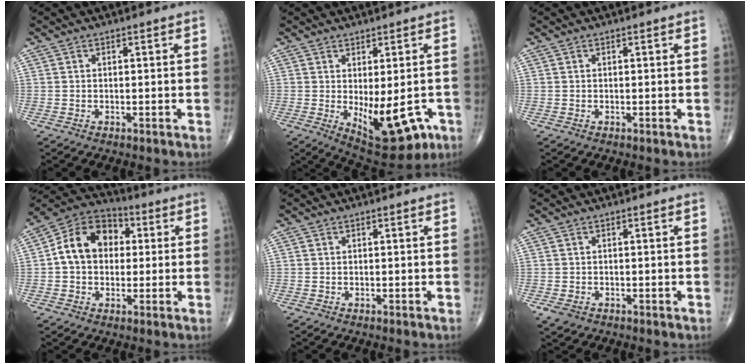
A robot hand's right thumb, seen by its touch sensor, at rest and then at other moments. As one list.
[{"total": 12.7, "force": [-3.2, 5.8, 10.9], "torque": [-0.133, -0.011, -0.027]}, {"total": 0.0}, {"total": 13.2, "force": [1.4, 10.1, 8.3], "torque": [-0.116, 0.028, 0.012]}, {"total": 0.0}, {"total": 2.2, "force": [-0.9, 1.6, 1.1], "torque": [-0.022, -0.003, -0.009]}]